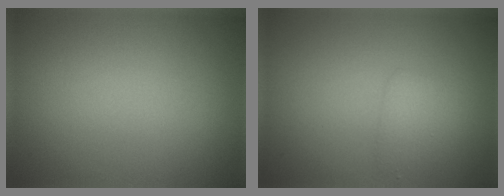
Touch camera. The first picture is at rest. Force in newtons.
{"total": 1.6, "press": 1.6, "slide": 0.1}